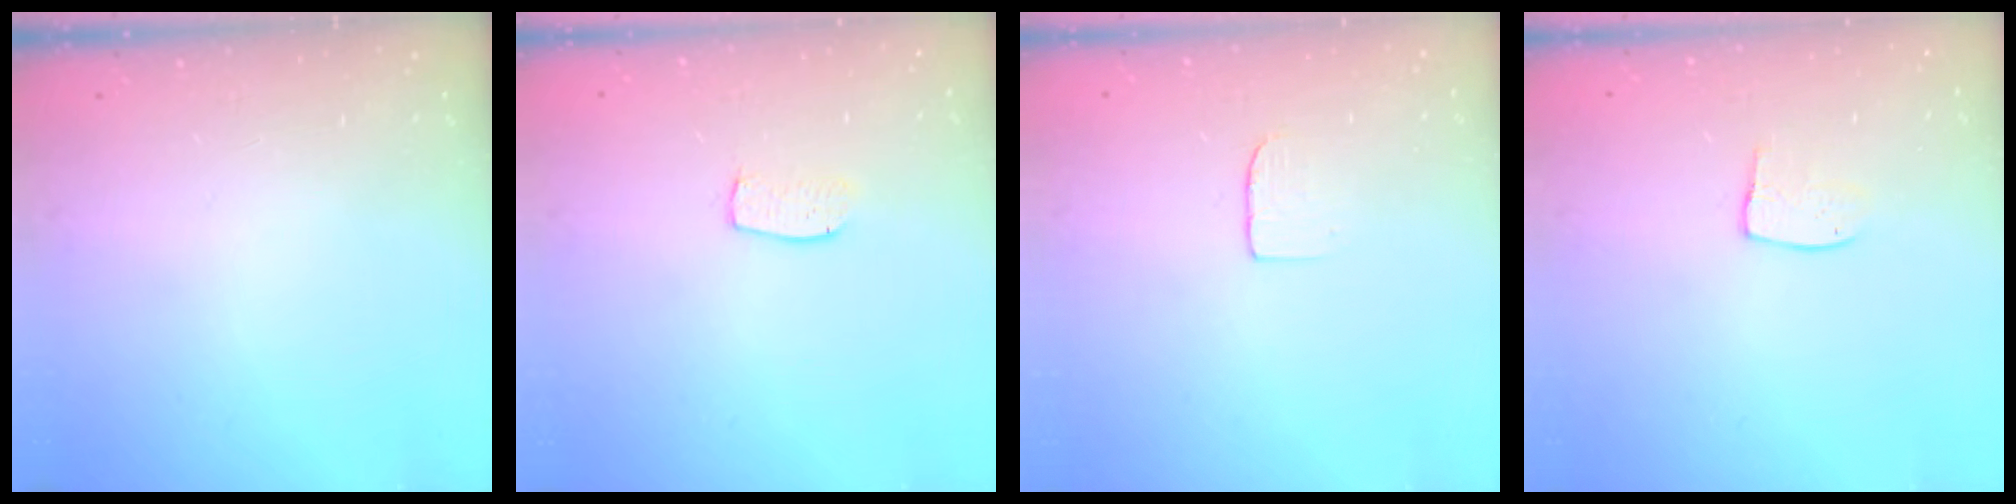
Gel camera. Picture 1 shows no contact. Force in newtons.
{"total": 5.5, "press": 5.5, "slide": 0.3}
{"total": 3.7, "press": 3.7, "slide": 0.2}
{"total": 7.5, "press": 7.5, "slide": 0.4}